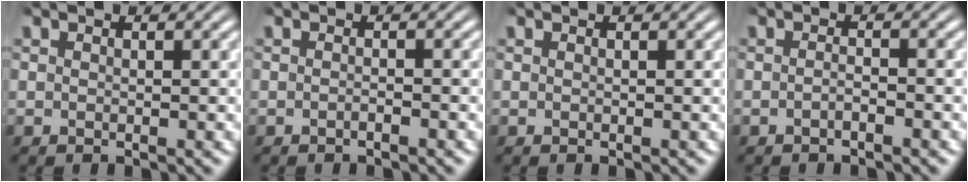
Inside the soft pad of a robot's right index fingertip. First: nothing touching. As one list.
[{"total": 0.7, "force": [-0.7, -0.1, 0.2], "torque": [-0.006, 0.003, -0.016]}, {"total": 0.0}, {"total": 1.2, "force": [-1.1, 0.2, 0.6], "torque": [-0.011, -0.001, -0.022]}]